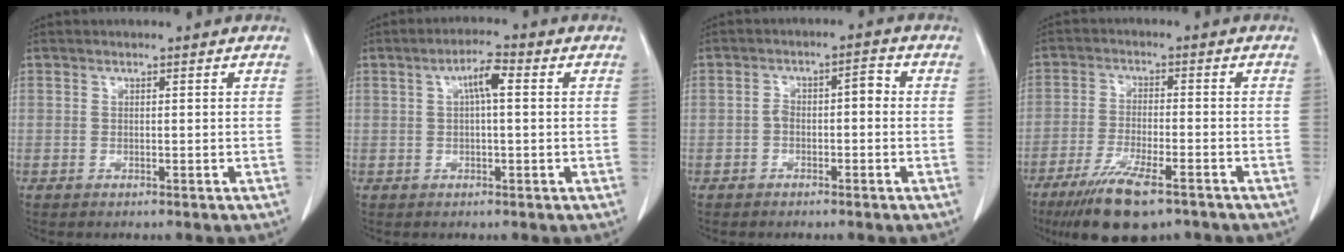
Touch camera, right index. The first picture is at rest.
{"total": 3.9, "force": [0.8, 0.7, 3.8], "torque": [-0.069, 0.011, 0.011]}
{"total": 3.7, "force": [-0.6, 1.7, 3.3], "torque": [-0.055, 0.028, -0.011]}
{"total": 10.8, "force": [-7.5, 2.3, 7.5], "torque": [-0.134, -0.023, -0.121]}